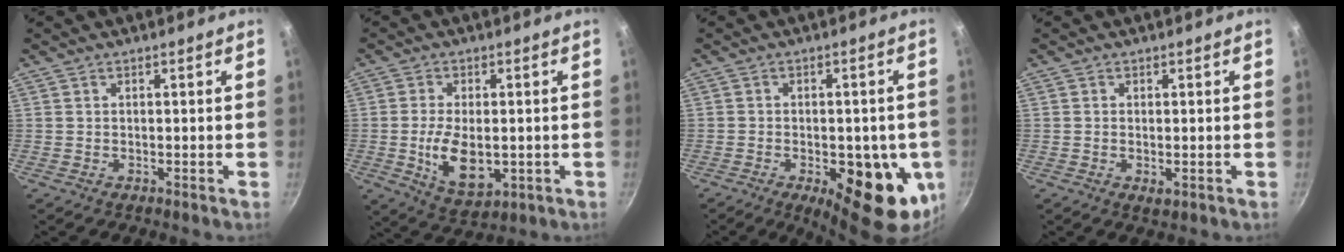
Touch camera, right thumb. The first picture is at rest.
{"total": 10.1, "force": [-1.4, 5.6, 8.3], "torque": [-0.145, -0.009, -0.010]}
{"total": 17.4, "force": [-5.2, 7.7, 14.7], "torque": [-0.143, -0.006, -0.060]}
{"total": 1.4, "force": [-0.4, 0.6, 1.2], "torque": [-0.021, -0.006, -0.006]}